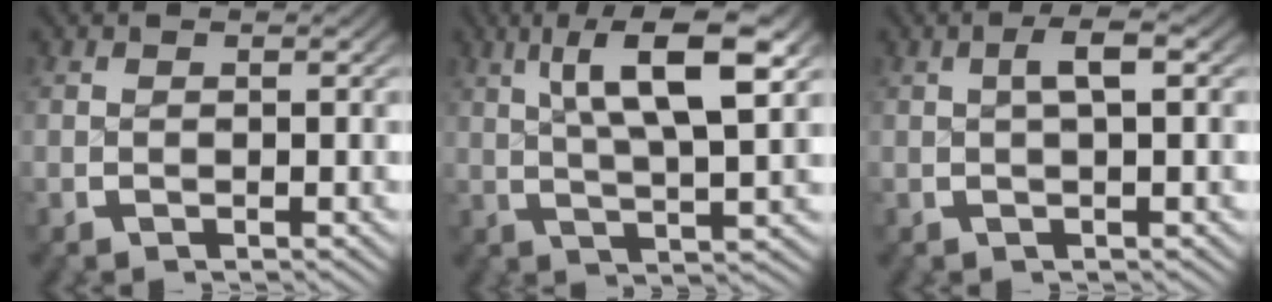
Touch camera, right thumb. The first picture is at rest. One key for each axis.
{"total": 8.9, "fx": 3.2, "fy": 3.5, "fz": 7.5, "tx": -0.117, "ty": 0.000, "tz": 0.050}
{"total": 2.3, "fx": 0.8, "fy": 0.6, "fz": 2.0, "tx": -0.031, "ty": 0.007, "tz": 0.011}